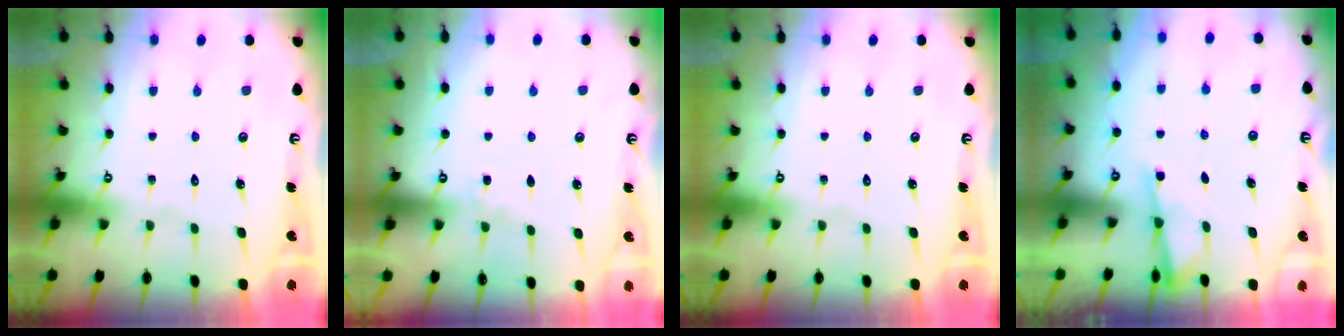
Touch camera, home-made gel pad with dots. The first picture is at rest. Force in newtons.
{"total": 3.9, "press": 3.9, "slide": 0.5}
{"total": 0.0}
{"total": 2.4, "press": 2.4, "slide": 0.4}